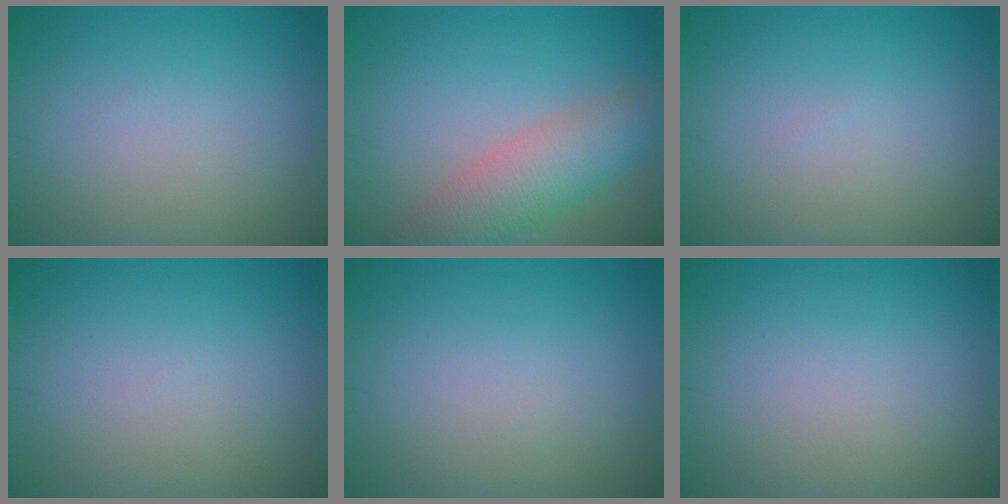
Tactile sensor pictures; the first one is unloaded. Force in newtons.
{"total": 5.4, "press": 5.4, "slide": 0.4}
{"total": 0.0}
{"total": 0.0}
{"total": 0.0}
{"total": 0.0}